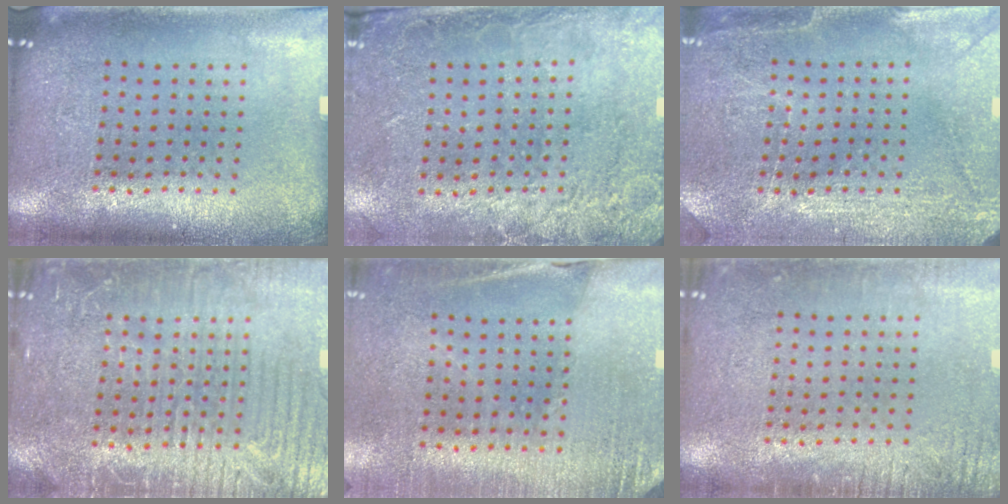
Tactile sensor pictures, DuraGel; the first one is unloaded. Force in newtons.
{"total": 2.6, "press": 2.0, "slide": 1.7}
{"total": 2.9, "press": 2.8, "slide": 0.5}
{"total": 4.1, "press": 4.0, "slide": 1.1}
{"total": 2.6, "press": 2.5, "slide": 0.8}
{"total": 2.3, "press": 2.2, "slide": 0.3}